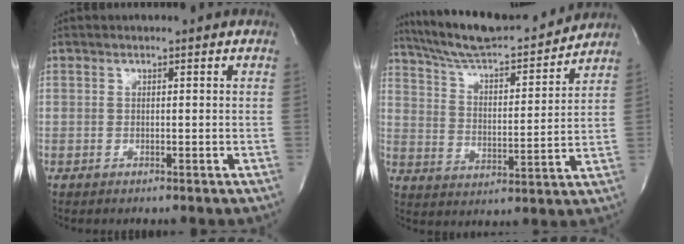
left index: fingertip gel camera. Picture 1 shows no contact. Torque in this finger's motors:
{"motor_torque": [0.07, -0.08, 0.45, 0.13]}